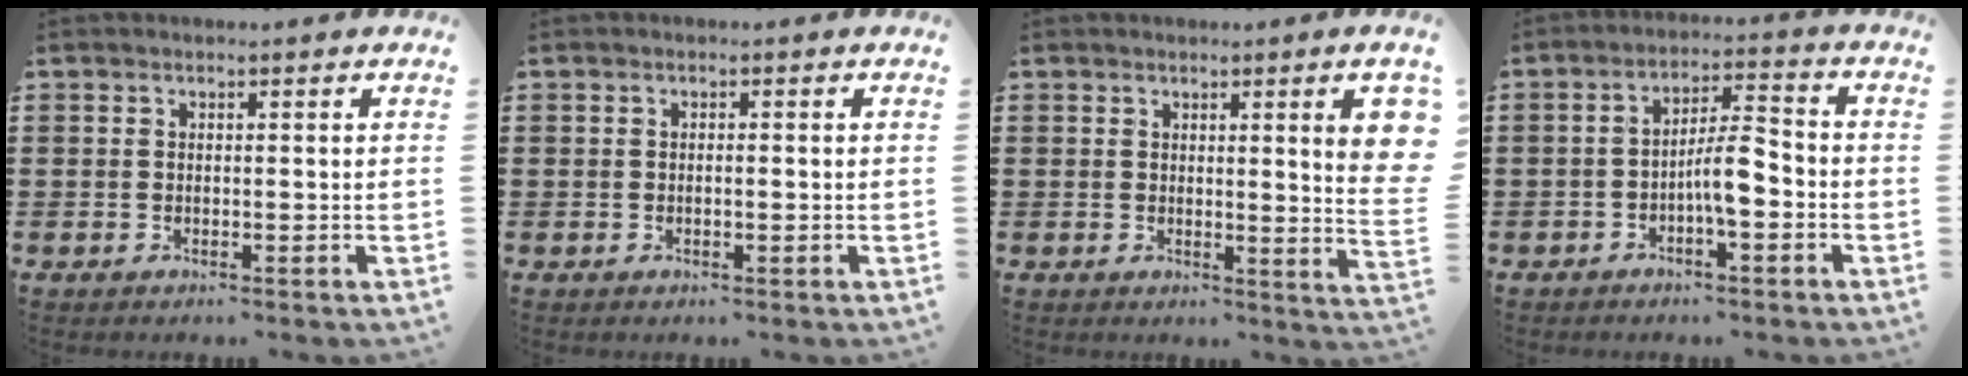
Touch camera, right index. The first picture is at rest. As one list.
[{"total": 0.7, "force": [-0.1, 0.2, 0.7], "torque": [-0.014, -0.004, -0.001]}, {"total": 5.8, "force": [1.8, 0.5, 5.5], "torque": [-0.078, -0.011, 0.026]}, {"total": 6.2, "force": [-1.9, 1.6, 5.7], "torque": [-0.099, 0.009, -0.035]}]